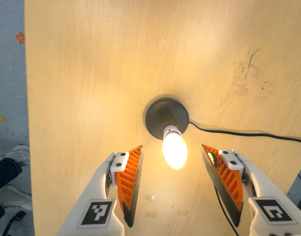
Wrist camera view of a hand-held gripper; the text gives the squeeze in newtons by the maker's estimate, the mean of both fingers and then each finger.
{"total": 0.0}